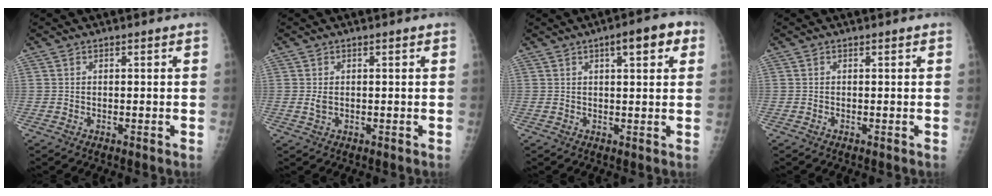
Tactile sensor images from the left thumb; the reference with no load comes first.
{"total": 1.4, "force": [0.1, 0.9, 1.0], "torque": [-0.020, -0.001, 0.003]}
{"total": 6.7, "force": [3.1, 2.0, 5.6], "torque": [-0.058, 0.006, 0.038]}
{"total": 0.0}